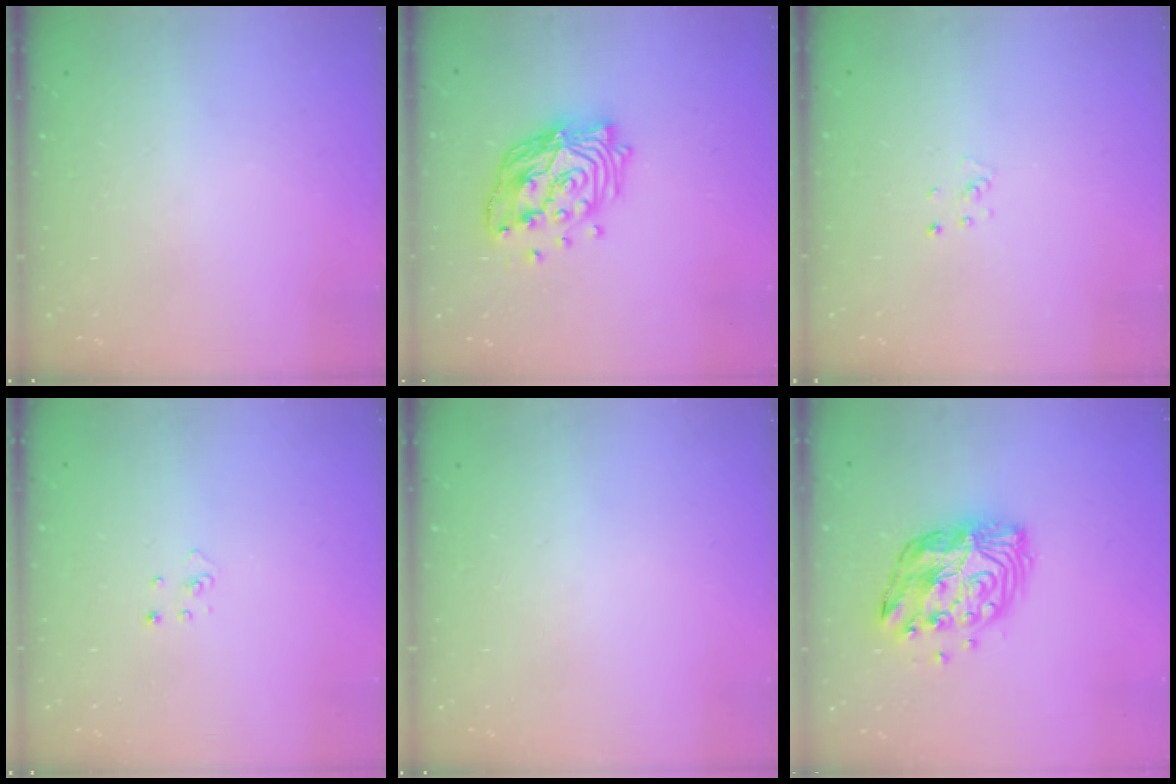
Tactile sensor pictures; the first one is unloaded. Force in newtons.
{"total": 16.7, "press": 16.7, "slide": 1.5}
{"total": 3.1, "press": 3.1, "slide": 0.4}
{"total": 2.2, "press": 2.2, "slide": 0.2}
{"total": 0.0}
{"total": 12.9, "press": 12.9, "slide": 0.9}